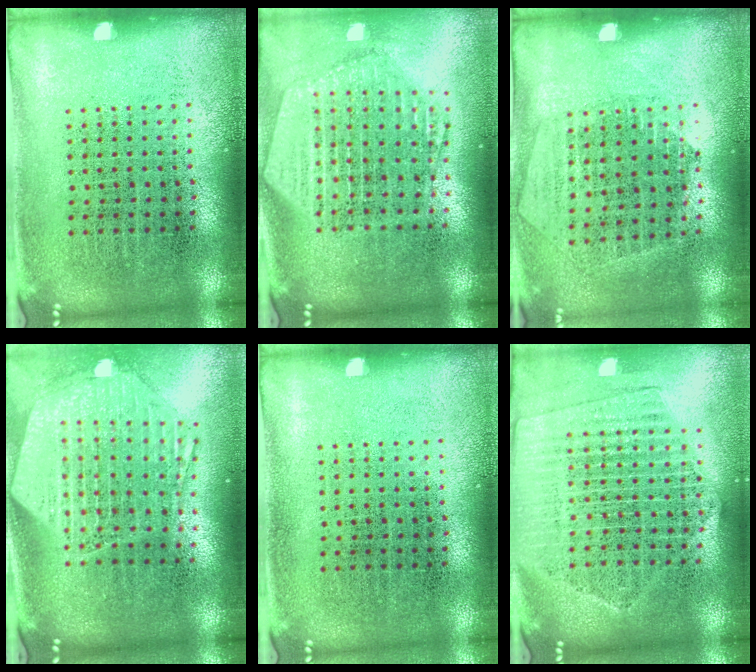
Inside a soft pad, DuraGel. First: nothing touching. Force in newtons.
{"total": 2.3, "press": 2.0, "slide": 1.1}
{"total": 1.3, "press": 1.1, "slide": 0.6}
{"total": 2.9, "press": 2.3, "slide": 1.7}
{"total": 0.0}
{"total": 2.2, "press": 2.0, "slide": 1.0}